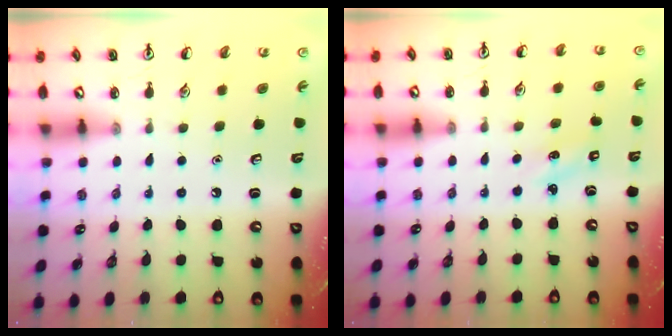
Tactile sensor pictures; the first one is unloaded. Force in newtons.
{"total": 1.3, "press": 1.2, "slide": 0.4}